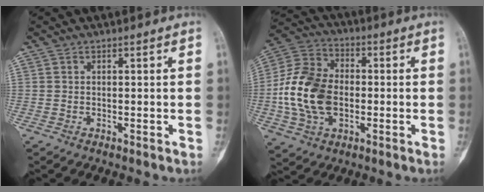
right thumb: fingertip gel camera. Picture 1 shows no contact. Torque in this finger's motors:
{"motor_torque": [1.18, 1.77, 0.94, -0.89, 0.32]}